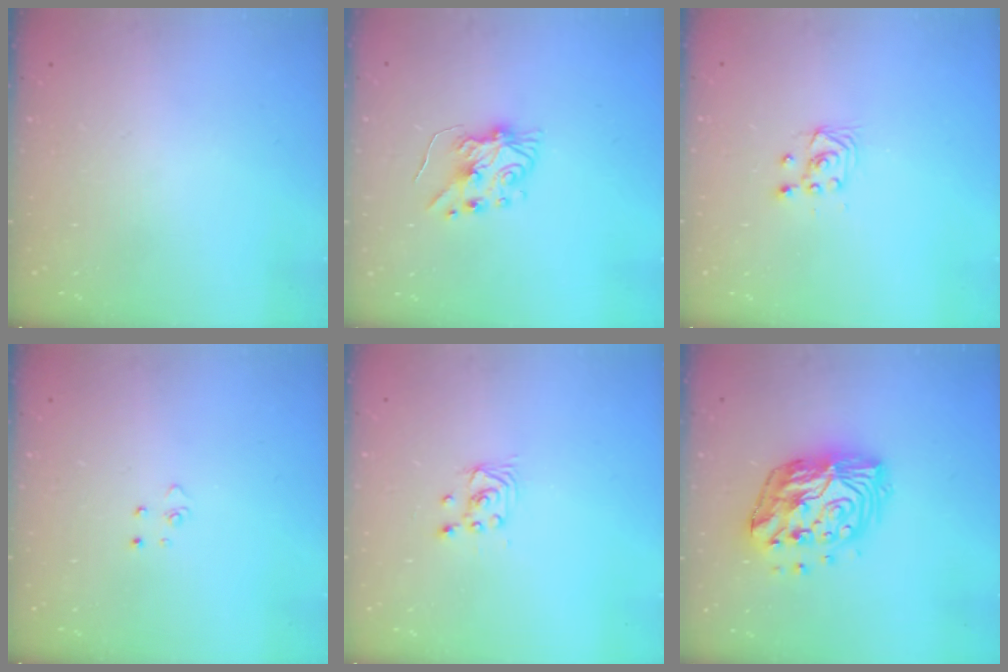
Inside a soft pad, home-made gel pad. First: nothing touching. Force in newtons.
{"total": 6.6, "press": 6.6, "slide": 0.7}
{"total": 3.2, "press": 2.9, "slide": 1.4}
{"total": 2.8, "press": 2.8, "slide": 0.3}
{"total": 2.2, "press": 2.2, "slide": 0.2}
{"total": 15.0, "press": 15.0, "slide": 1.5}